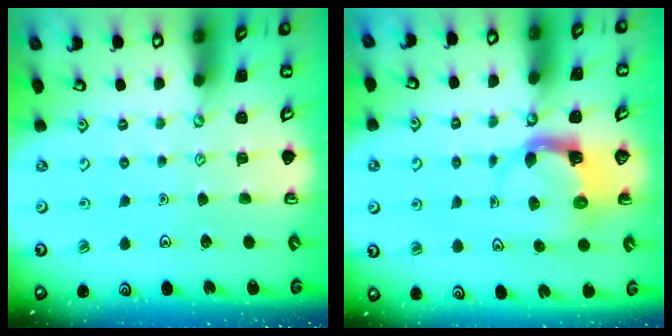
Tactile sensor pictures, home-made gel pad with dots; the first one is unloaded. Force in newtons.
{"total": 4.0, "press": 3.9, "slide": 0.6}